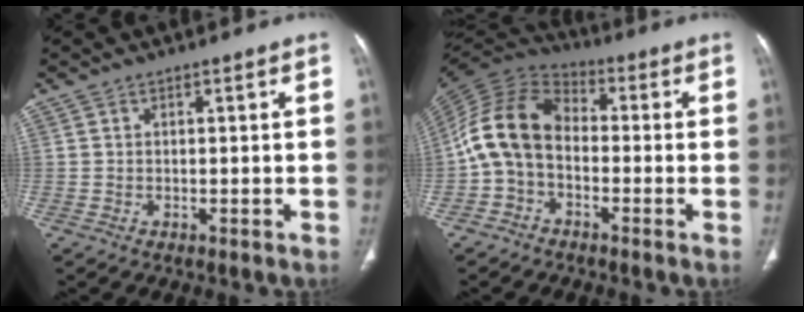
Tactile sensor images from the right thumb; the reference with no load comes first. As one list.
[{"total": 12.0, "force": [-1.9, 8.4, 8.4], "torque": [-0.157, 0.042, -0.053]}]